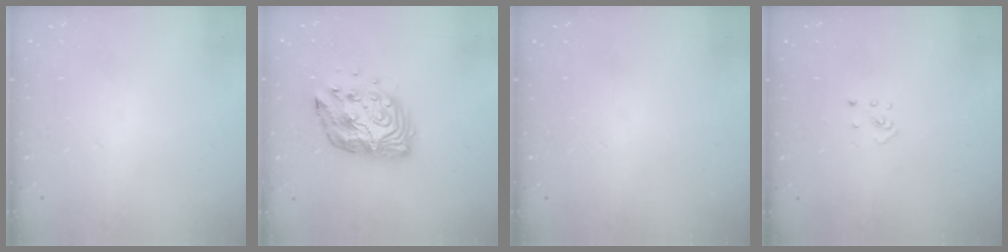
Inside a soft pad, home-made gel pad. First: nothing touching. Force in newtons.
{"total": 12.9, "press": 12.9, "slide": 0.9}
{"total": 0.0}
{"total": 2.0, "press": 2.0, "slide": 0.3}